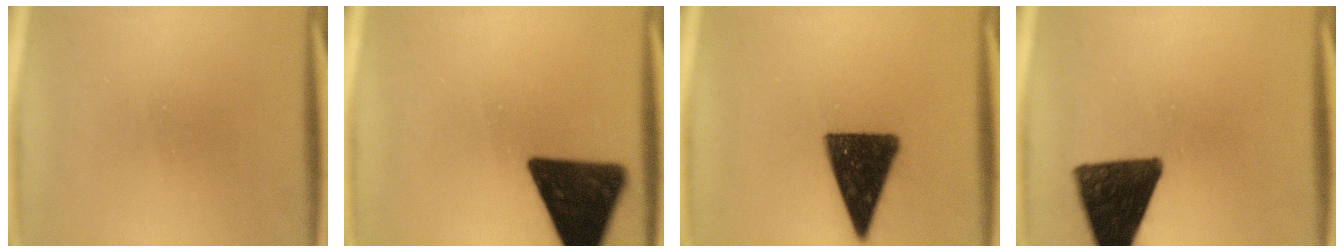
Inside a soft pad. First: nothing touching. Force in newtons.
{"total": 15.5}
{"total": 14.6}
{"total": 13.9}